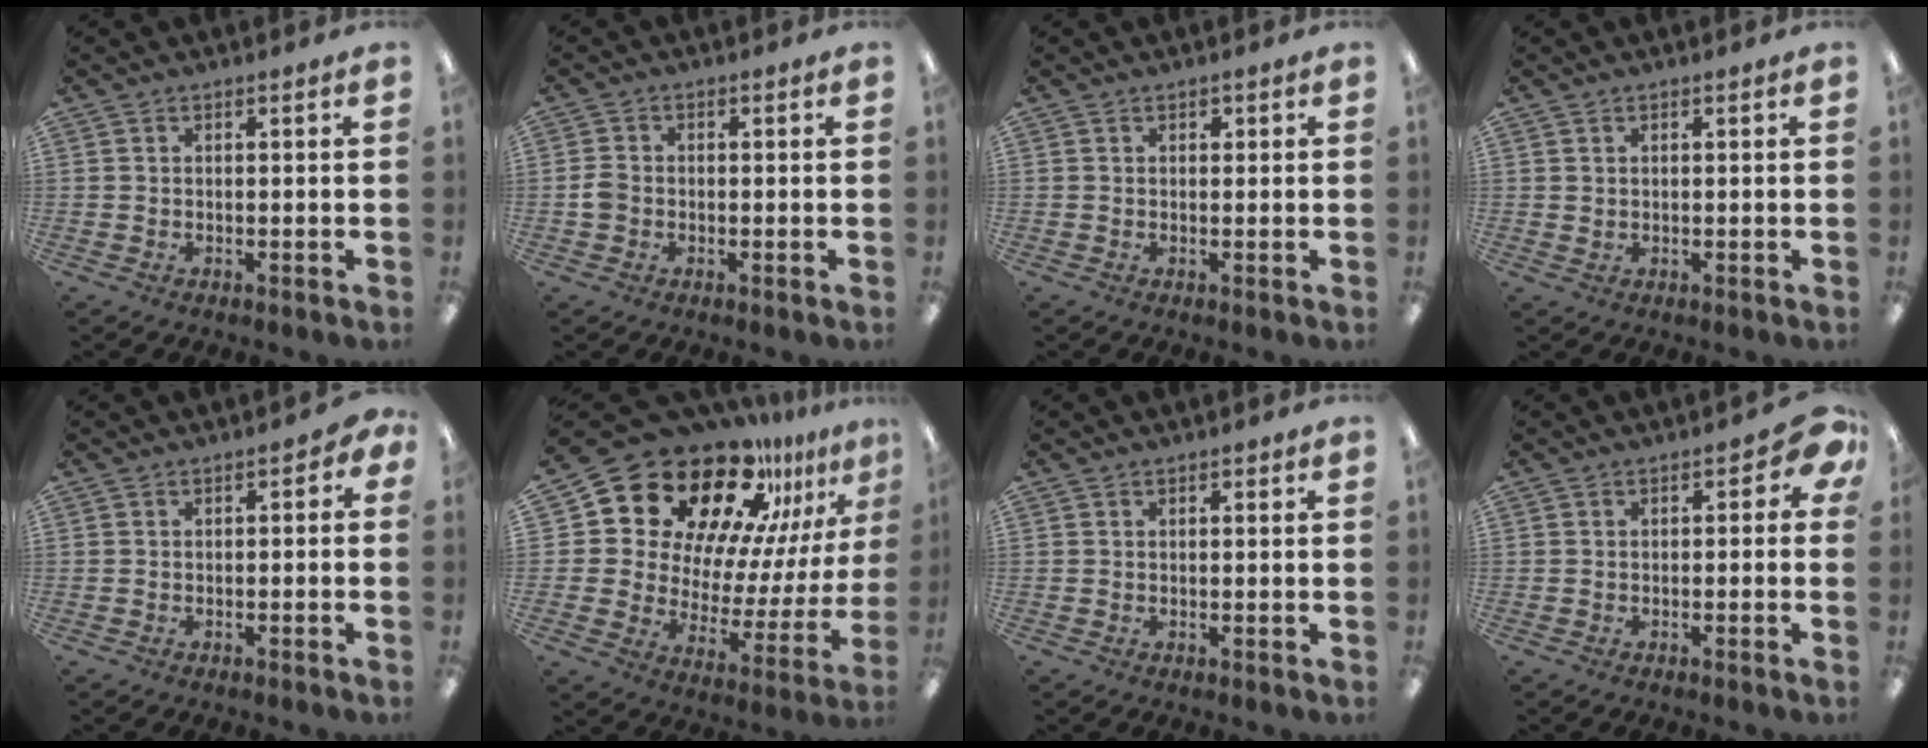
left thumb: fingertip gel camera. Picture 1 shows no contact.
{"total": 3.1, "force": [-0.6, 2.7, 1.4], "torque": [-0.016, 0.005, -0.013]}
{"total": 1.2, "force": [0.7, 0.9, 0.5], "torque": [-0.001, 0.001, 0.009]}
{"total": 1.2, "force": [0.7, 0.9, 0.1], "torque": [0.005, 0.000, 0.011]}
{"total": 1.6, "force": [-1.2, 1.0, 0.2], "torque": [-0.003, 0.007, -0.024]}
{"total": 24.2, "force": [18.0, 12.2, 10.6], "torque": [-0.178, -0.132, 0.325]}
{"total": 0.6, "force": [0.4, 0.4, 0.1], "torque": [-0.003, 0.003, 0.006]}
{"total": 3.7, "force": [0.1, 2.4, 2.8], "torque": [-0.035, 0.003, -0.001]}